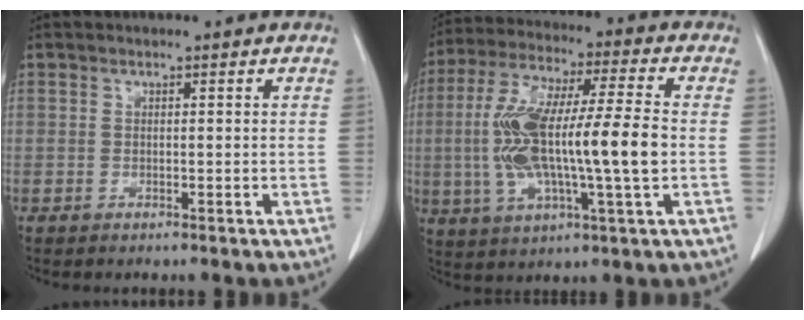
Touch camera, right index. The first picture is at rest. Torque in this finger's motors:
{"motor_torque": [2.14, 0.00, 1.05, 0.21]}